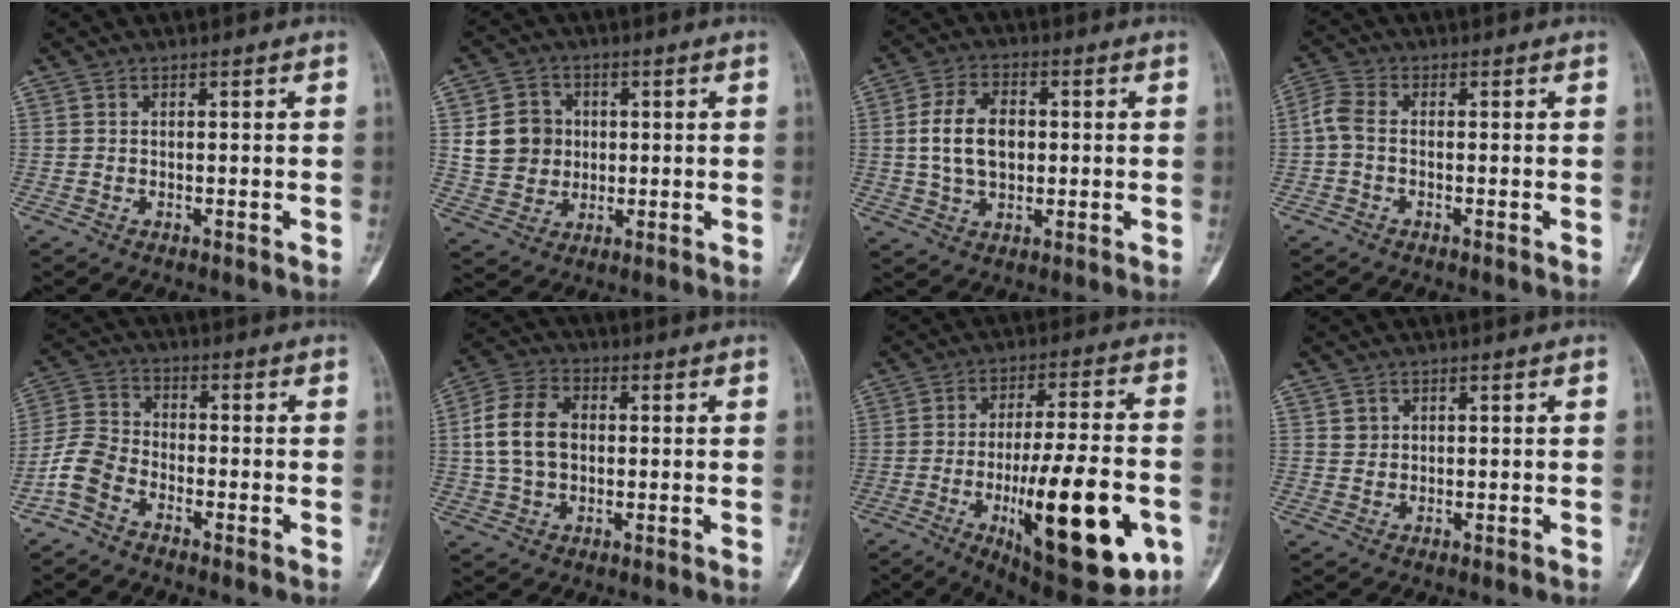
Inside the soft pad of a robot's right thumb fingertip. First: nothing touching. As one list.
[{"total": 9.1, "force": [1.2, 8.2, 3.6], "torque": [-0.034, 0.000, 0.026]}, {"total": 9.9, "force": [0.6, 6.5, 7.4], "torque": [-0.121, 0.009, 0.011]}, {"total": 3.7, "force": [-0.7, 2.2, 2.8], "torque": [-0.070, 0.010, -0.027]}, {"total": 6.9, "force": [-4.0, 4.3, 3.7], "torque": [-0.077, 0.022, -0.093]}, {"total": 10.5, "force": [0.7, 7.4, 7.4], "torque": [-0.135, 0.019, 0.009]}, {"total": 25.4, "force": [-7.7, 7.8, 22.9], "torque": [-0.321, 0.005, -0.098]}, {"total": 1.4, "force": [0.7, 1.2, 0.2], "torque": [0.008, -0.002, 0.010]}]